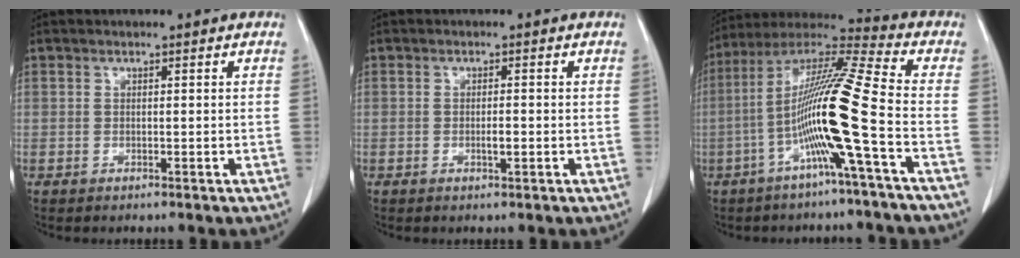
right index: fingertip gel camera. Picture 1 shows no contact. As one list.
[{"total": 1.7, "force": [-0.4, 0.3, 1.6], "torque": [-0.033, -0.002, -0.004]}, {"total": 15.4, "force": [-4.3, -1.9, 14.7], "torque": [-0.280, 0.004, -0.091]}]